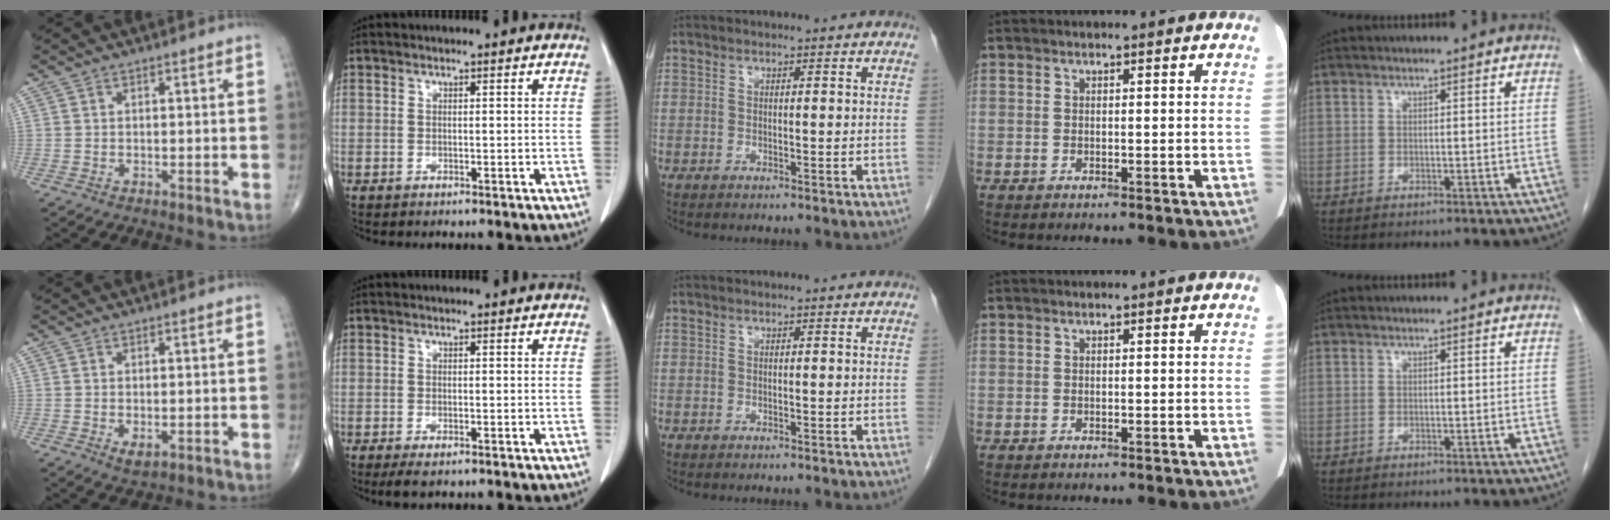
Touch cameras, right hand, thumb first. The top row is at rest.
{"thumb": {"total": 2.1, "force": [-0.4, 1.1, 1.7], "torque": [-0.023, -0.002, -0.001]}, "index": {"total": 2.2, "force": [-1.4, 0.6, 1.6], "torque": [-0.028, -0.005, -0.019]}}